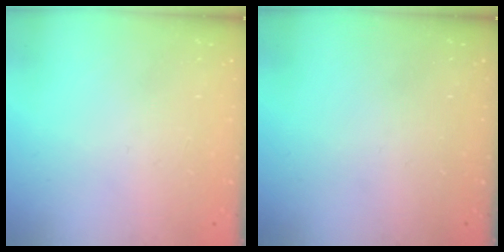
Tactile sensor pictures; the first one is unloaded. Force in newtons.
{"total": 0.0}